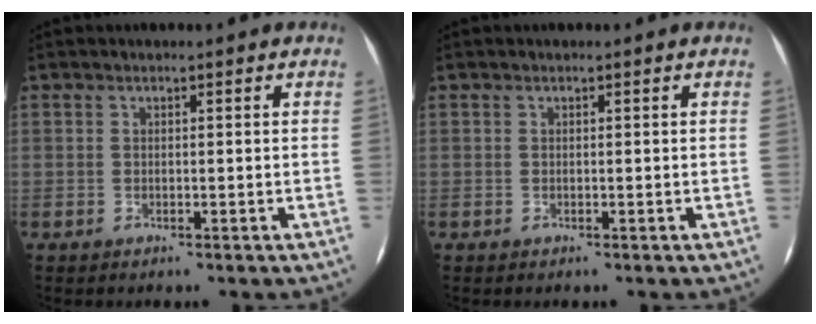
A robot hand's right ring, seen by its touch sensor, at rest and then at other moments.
{"total": 0.0}